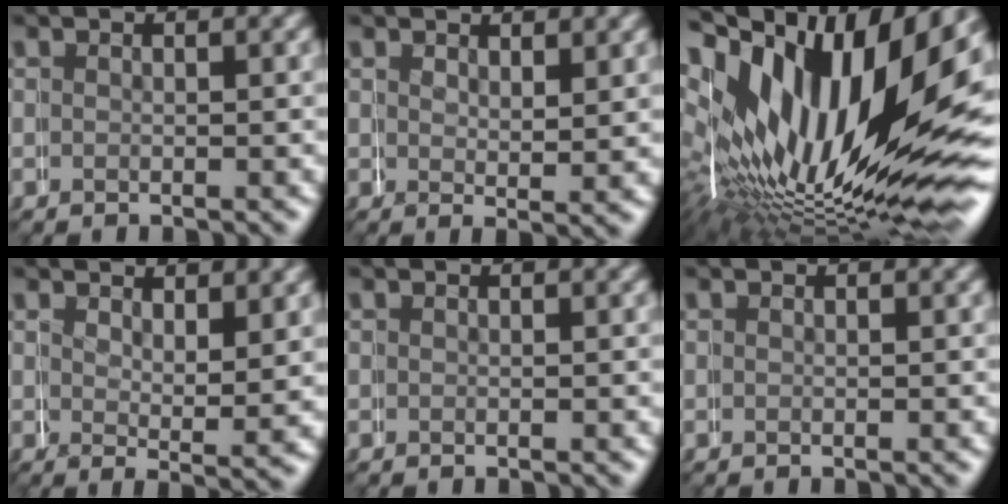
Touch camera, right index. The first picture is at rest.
{"total": 1.7, "force": [1.2, 0.5, 1.0], "torque": [-0.018, -0.014, 0.024]}
{"total": 21.2, "force": [-0.5, 13.1, 16.7], "torque": [-0.274, -0.006, -0.007]}
{"total": 3.1, "force": [1.2, 1.1, 2.6], "torque": [-0.045, -0.022, 0.024]}
{"total": 0.0}
{"total": 0.0}